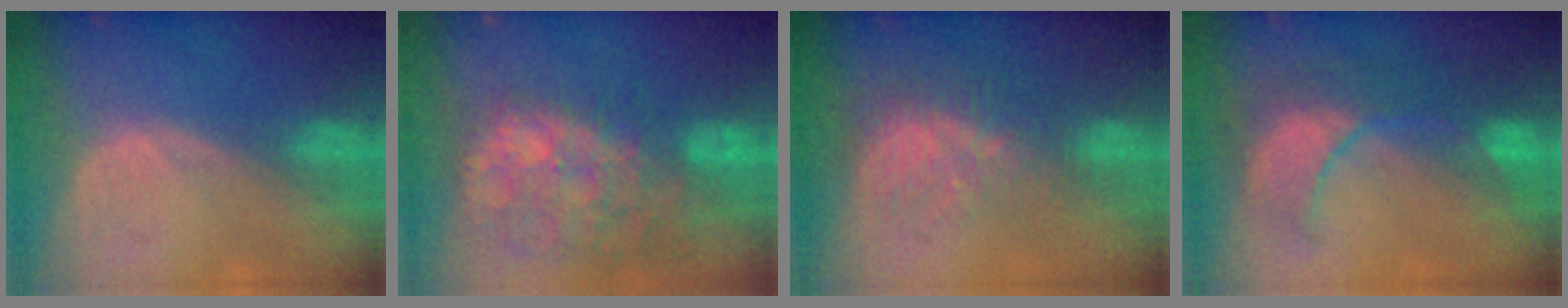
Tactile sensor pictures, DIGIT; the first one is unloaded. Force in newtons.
{"total": 14.1, "press": 11.6, "slide": 8.0}
{"total": 8.0, "press": 7.0, "slide": 3.8}
{"total": 8.6, "press": 8.5, "slide": 1.4}